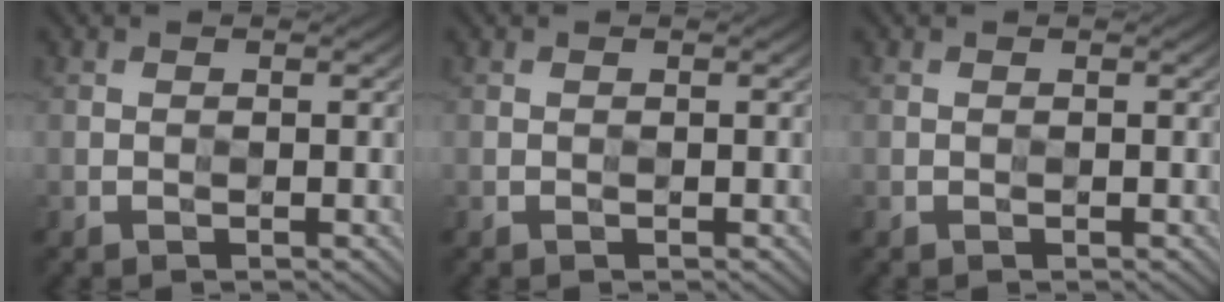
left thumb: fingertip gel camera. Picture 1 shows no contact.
{"total": 0.0}
{"total": 0.0}